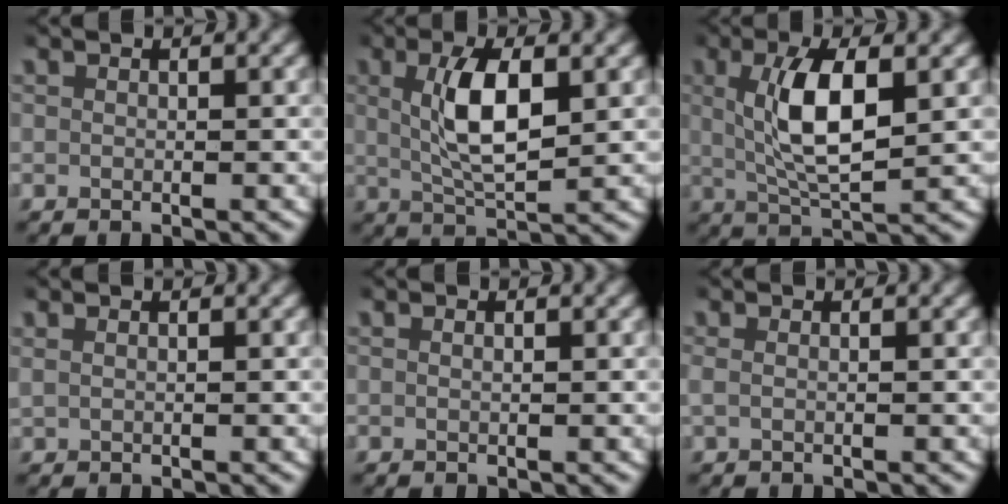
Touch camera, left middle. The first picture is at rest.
{"total": 5.3, "force": [1.0, 1.7, 4.9], "torque": [-0.090, -0.009, 0.024]}
{"total": 5.9, "force": [1.1, 1.9, 5.5], "torque": [-0.105, -0.008, 0.026]}
{"total": 0.7, "force": [0.5, 0.2, 0.4], "torque": [-0.008, 0.004, 0.010]}
{"total": 0.0}
{"total": 0.7, "force": [0.0, 0.1, 0.7], "torque": [-0.021, -0.001, 0.000]}